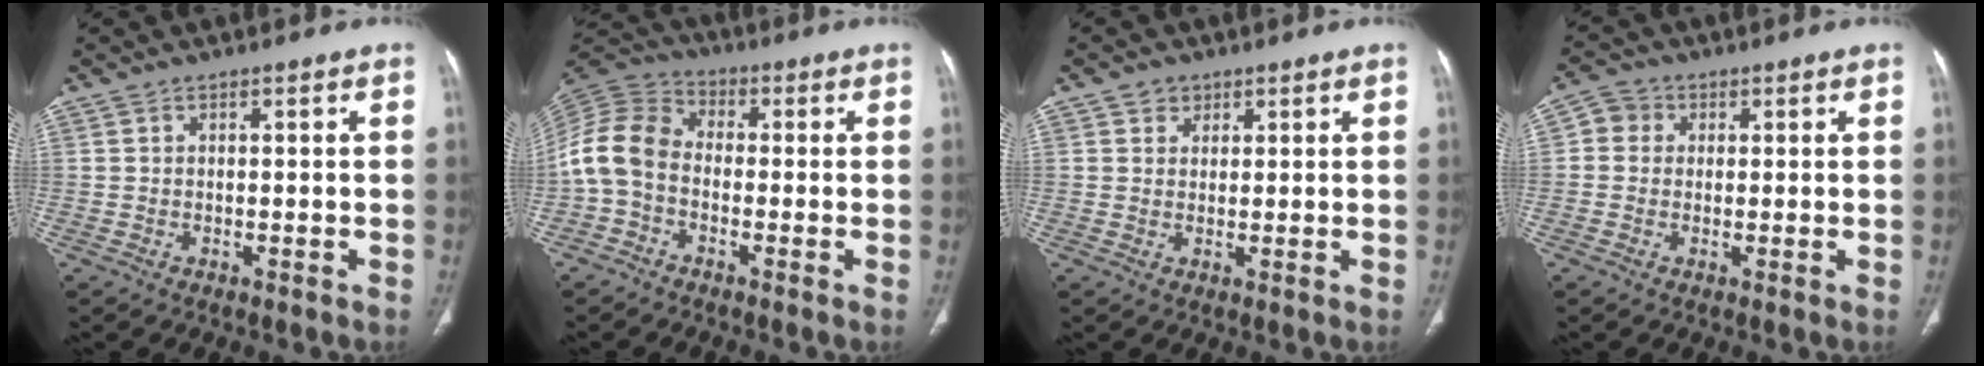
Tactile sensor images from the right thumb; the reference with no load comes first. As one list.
[{"total": 9.6, "force": [-1.9, 7.1, 6.2], "torque": [-0.120, 0.031, -0.055]}, {"total": 2.5, "force": [1.3, 2.0, 0.5], "torque": [0.009, -0.005, 0.016]}, {"total": 4.0, "force": [0.6, 3.7, 1.3], "torque": [-0.005, 0.005, 0.004]}]